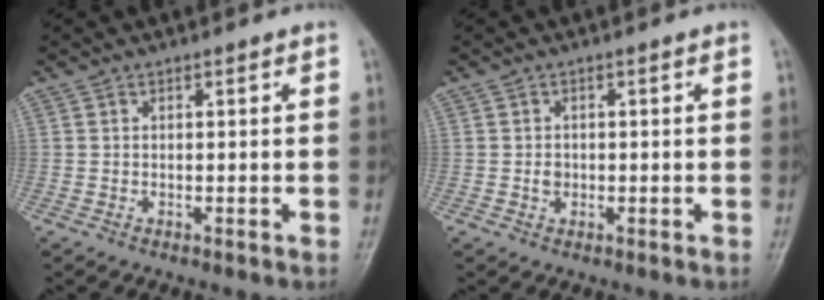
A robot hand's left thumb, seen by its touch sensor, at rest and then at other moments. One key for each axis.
{"total": 1.5, "fx": -0.1, "fy": 1.3, "fz": 0.7, "tx": -0.007, "ty": 0.003, "tz": -0.001}